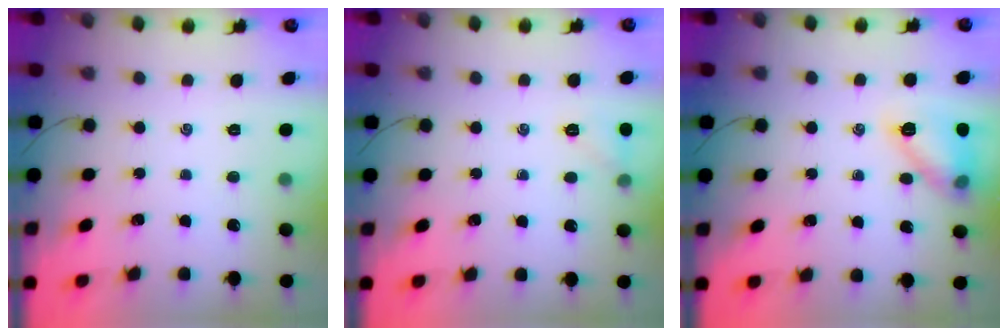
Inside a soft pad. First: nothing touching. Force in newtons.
{"total": 6.2, "press": 6.0, "slide": 1.6}
{"total": 12.3, "press": 12.3, "slide": 0.3}